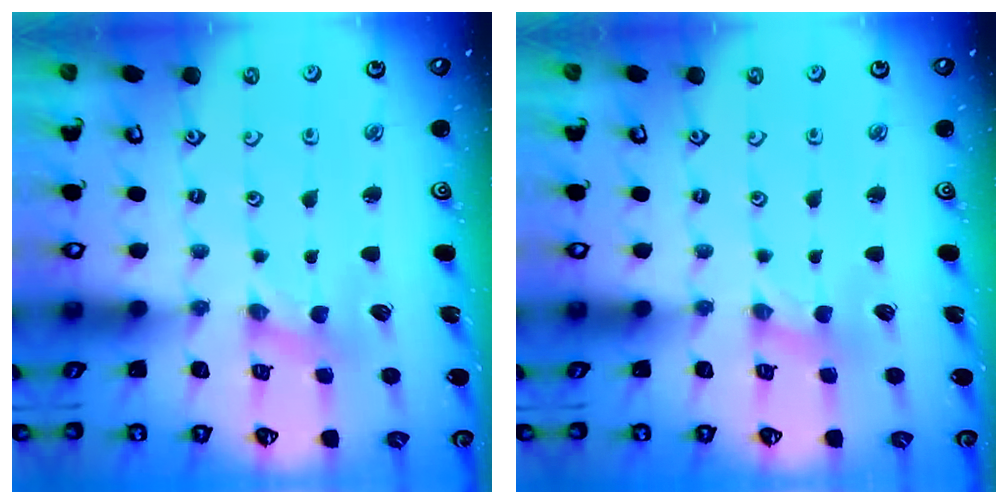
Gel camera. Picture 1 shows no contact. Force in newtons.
{"total": 0.0}